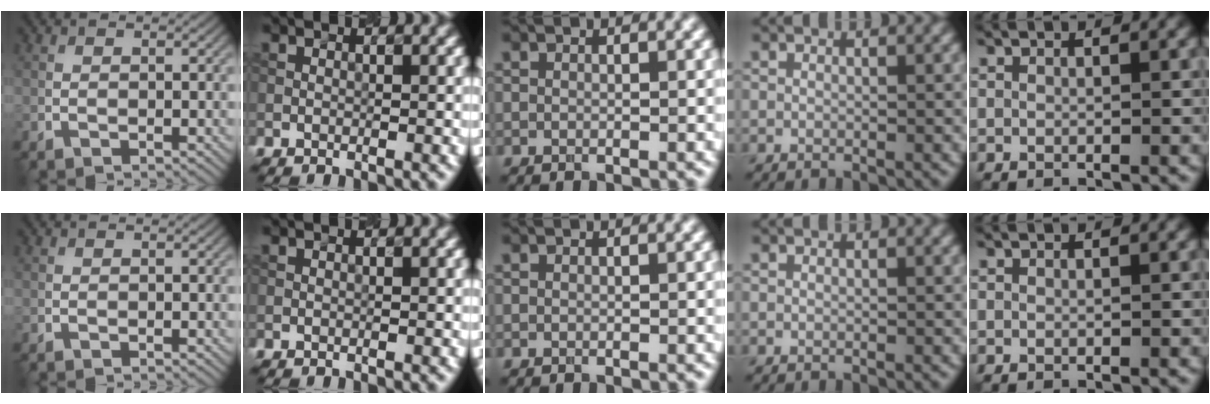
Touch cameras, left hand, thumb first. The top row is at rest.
{}